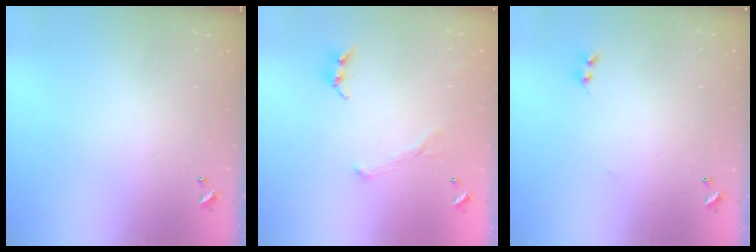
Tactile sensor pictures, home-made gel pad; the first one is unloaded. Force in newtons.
{"total": 2.7, "press": 2.6, "slide": 0.7}
{"total": 1.5, "press": 1.4, "slide": 0.5}